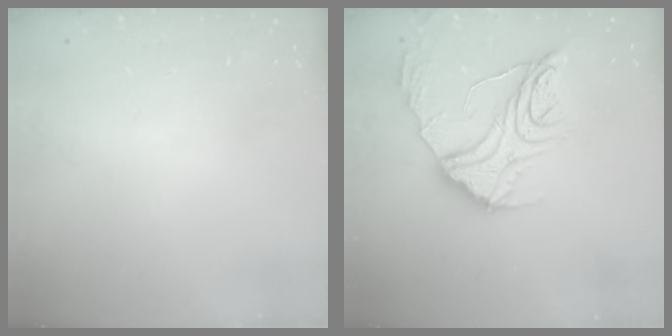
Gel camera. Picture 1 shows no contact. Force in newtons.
{"total": 15.0, "press": 14.9, "slide": 1.4}